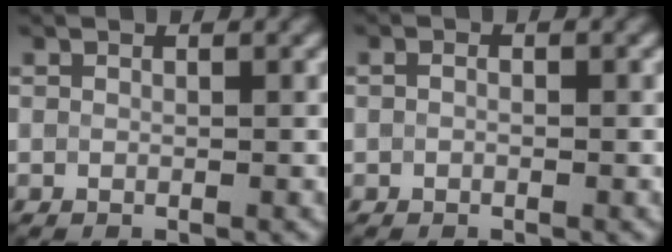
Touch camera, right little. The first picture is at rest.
{"total": 0.6, "force": [-0.1, 0.4, 0.5], "torque": [-0.010, 0.000, -0.004]}